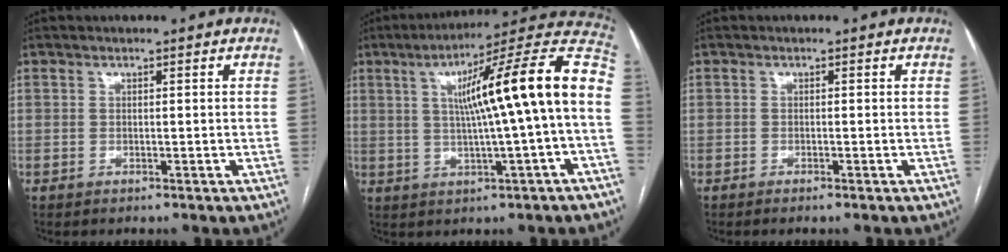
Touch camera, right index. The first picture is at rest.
{"total": 18.9, "force": [1.5, 0.0, 18.8], "torque": [-0.266, 0.035, 0.015]}
{"total": 0.6, "force": [-0.3, 0.0, 0.5], "torque": [-0.008, 0.002, -0.005]}